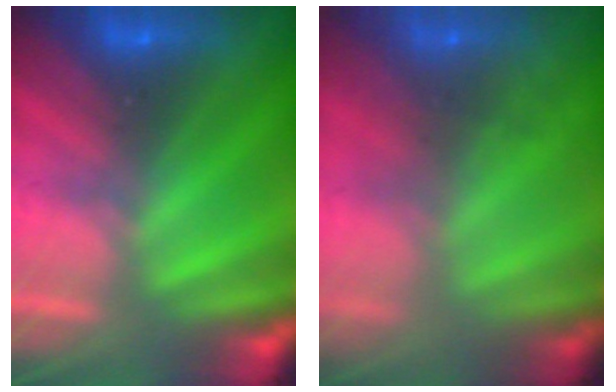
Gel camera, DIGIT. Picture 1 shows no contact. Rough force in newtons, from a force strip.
{"total": 7.2}